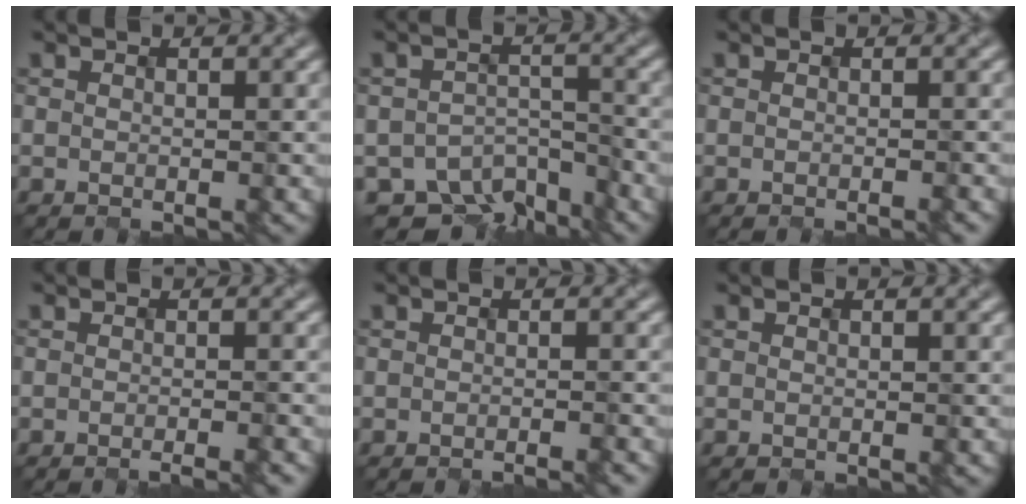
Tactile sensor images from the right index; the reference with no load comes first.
{"total": 6.5, "force": [-5.7, 2.4, 1.9], "torque": [-0.023, -0.019, -0.085]}
{"total": 0.7, "force": [-0.5, 0.2, 0.5], "torque": [-0.006, 0.003, -0.012]}
{"total": 1.7, "force": [-1.1, 0.2, 1.2], "torque": [-0.008, 0.002, -0.017]}
{"total": 1.2, "force": [-1.0, 0.1, 0.7], "torque": [-0.005, 0.003, -0.019]}
{"total": 0.0}